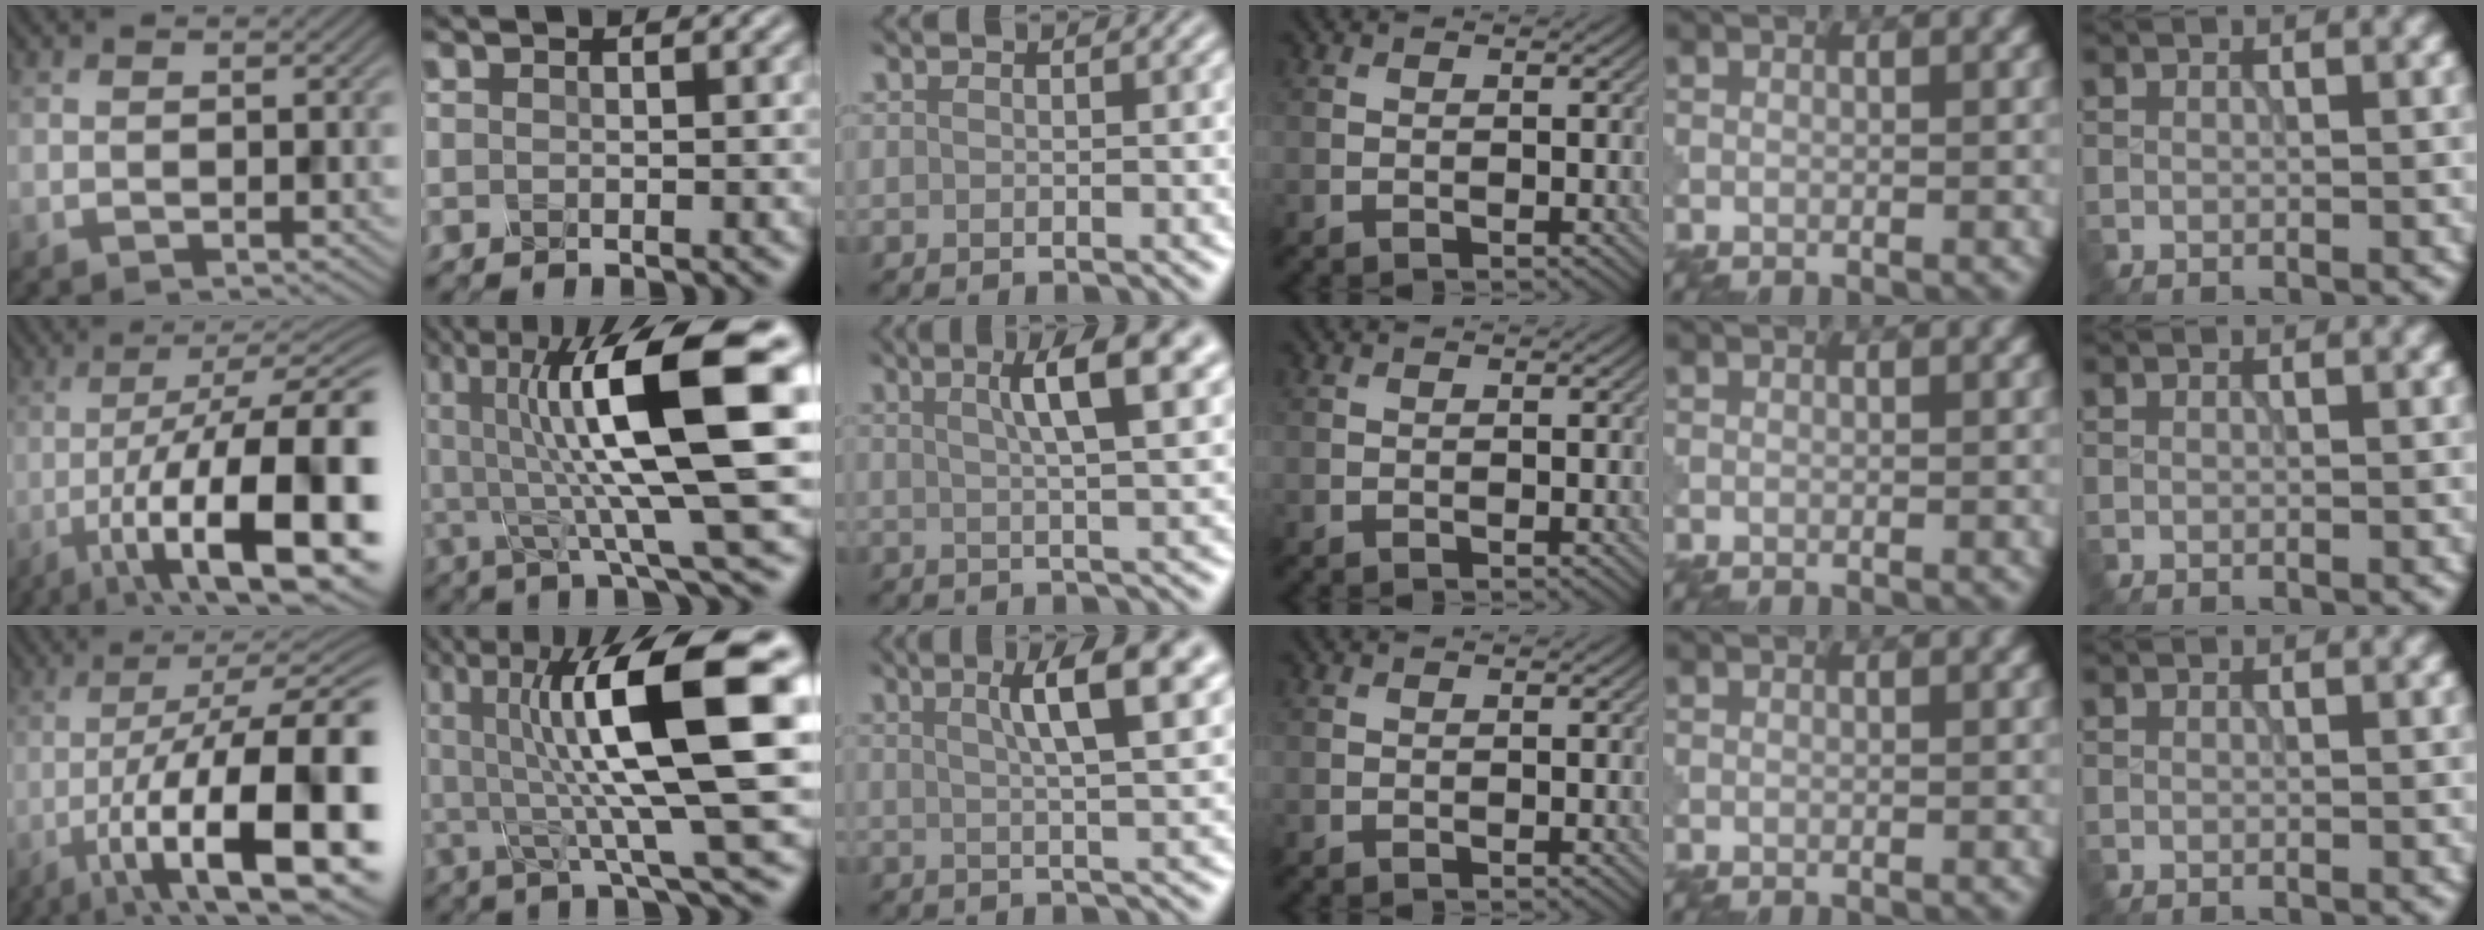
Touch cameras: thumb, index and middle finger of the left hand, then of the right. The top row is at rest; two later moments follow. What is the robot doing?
{"motion": "shake", "object": "plastic piggy bank"}